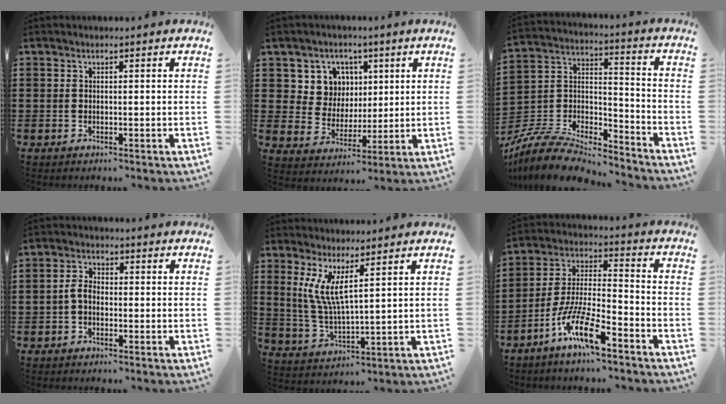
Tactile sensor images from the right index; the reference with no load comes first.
{"total": 7.6, "force": [3.1, 6.8, 1.3], "torque": [-0.060, 0.002, 0.059]}
{"total": 8.5, "force": [-7.9, 2.3, 2.4], "torque": [-0.058, 0.004, -0.158]}
{"total": 3.1, "force": [-0.8, 1.9, 2.3], "torque": [-0.066, -0.003, -0.023]}
{"total": 6.2, "force": [2.9, 1.2, 5.3], "torque": [-0.127, -0.011, 0.048]}
{"total": 11.7, "force": [-7.8, 2.7, 8.3], "torque": [-0.181, 0.005, -0.152]}